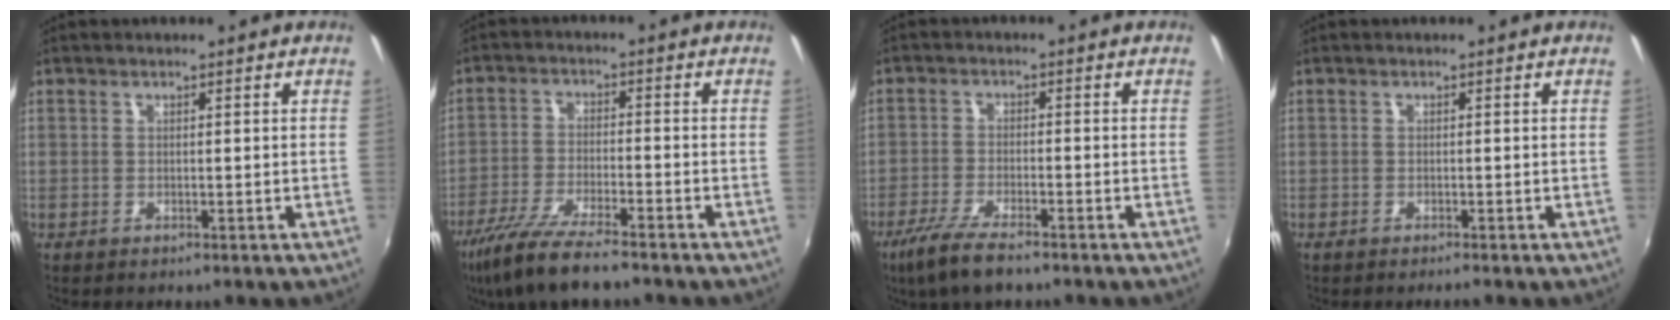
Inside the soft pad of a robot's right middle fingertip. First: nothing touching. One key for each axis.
{"total": 11.7, "fx": -9.4, "fy": 1.5, "fz": 6.8, "tx": -0.152, "ty": -0.033, "tz": -0.172}
{"total": 7.9, "fx": -5.8, "fy": 1.6, "fz": 5.1, "tx": -0.129, "ty": -0.021, "tz": -0.110}
{"total": 0.8, "fx": -0.8, "fy": 0.0, "fz": 0.3, "tx": -0.005, "ty": -0.005, "tz": -0.015}